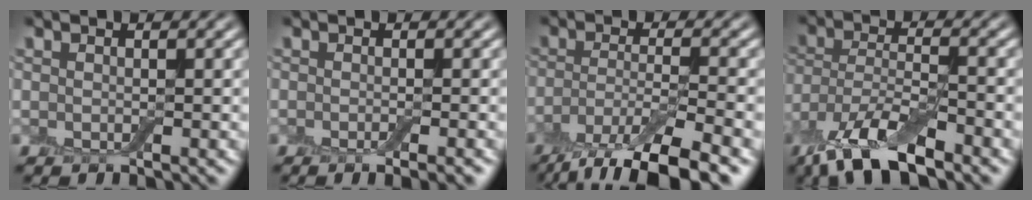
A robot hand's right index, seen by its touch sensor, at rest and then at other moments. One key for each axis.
{"total": 2.5, "fx": -1.1, "fy": 0.7, "fz": 2.1, "tx": -0.017, "ty": -0.001, "tz": -0.016}
{"total": 8.3, "fx": -5.5, "fy": 2.3, "fz": 5.8, "tx": -0.094, "ty": -0.013, "tz": -0.101}
{"total": 8.9, "fx": -6.3, "fy": 3.0, "fz": 5.6, "tx": -0.102, "ty": -0.004, "tz": -0.128}